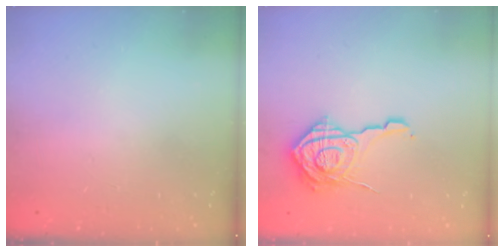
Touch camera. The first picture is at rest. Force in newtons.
{"total": 15.0, "press": 15.0, "slide": 0.6}